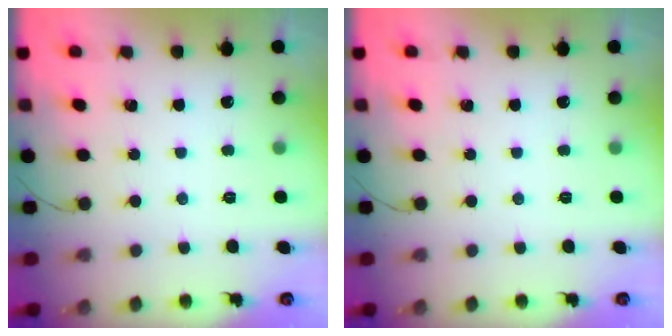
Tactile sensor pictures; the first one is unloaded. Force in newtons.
{"total": 0.0}